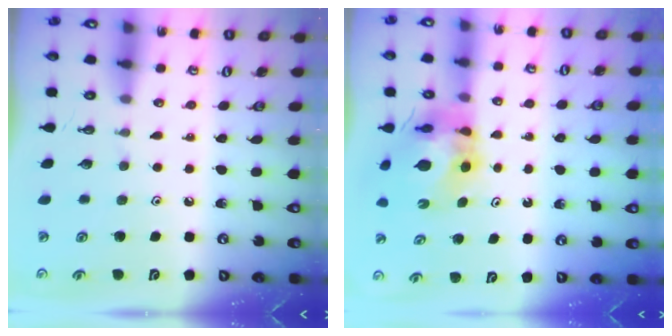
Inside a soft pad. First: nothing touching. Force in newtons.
{"total": 10.3, "press": 10.2, "slide": 1.4}